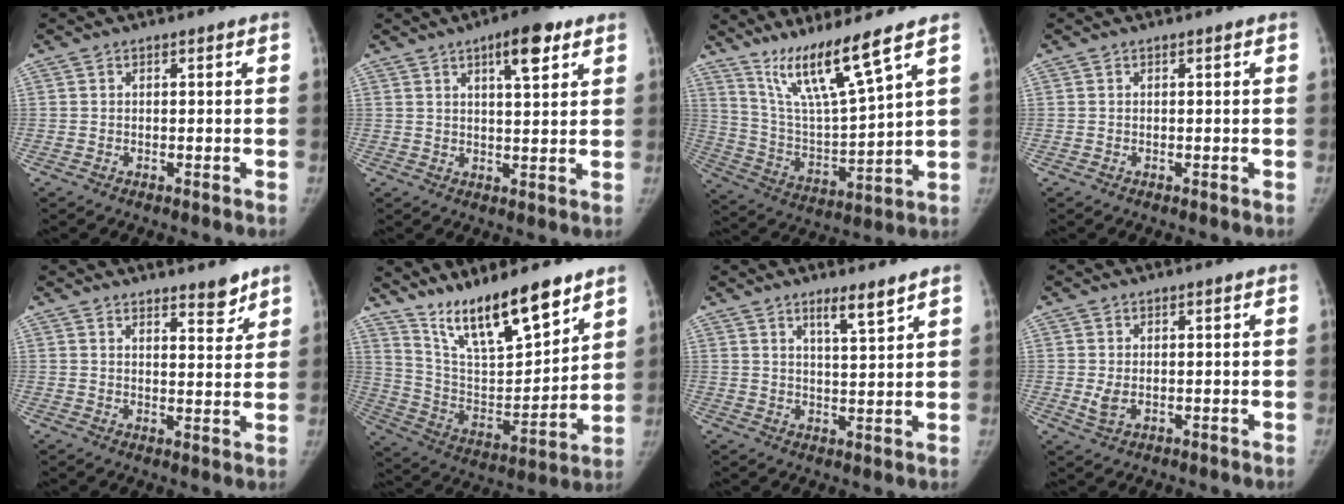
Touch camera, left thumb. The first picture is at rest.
{"total": 8.1, "force": [4.4, 2.5, 6.3], "torque": [-0.081, -0.018, 0.062]}
{"total": 13.8, "force": [9.7, 0.4, 9.8], "torque": [-0.174, -0.064, 0.196]}
{"total": 0.0}
{"total": 4.5, "force": [3.7, 1.3, 2.2], "torque": [-0.015, -0.031, 0.055]}
{"total": 18.3, "force": [13.6, 4.8, 11.3], "torque": [-0.157, -0.076, 0.252]}
{"total": 4.7, "force": [3.5, 0.2, 3.2], "torque": [-0.048, -0.032, 0.059]}
{"total": 2.5, "force": [-0.1, 1.5, 1.9], "torque": [-0.041, -0.007, 0.003]}